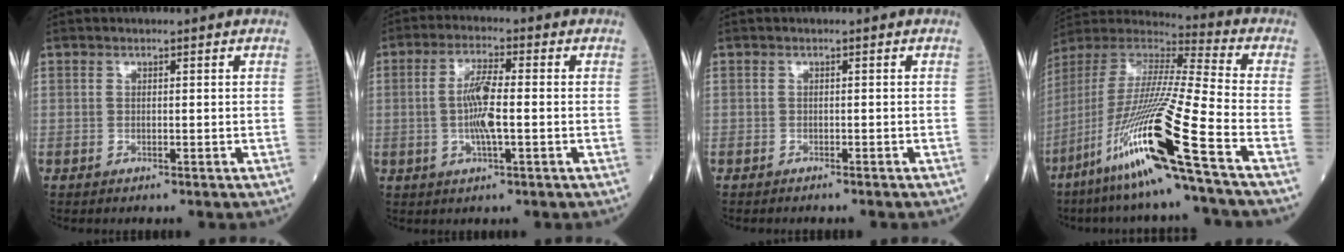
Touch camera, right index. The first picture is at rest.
{"total": 6.6, "force": [-0.5, 0.8, 6.6], "torque": [-0.131, 0.000, -0.014]}
{"total": 0.6, "force": [-0.5, 0.0, 0.0], "torque": [0.004, 0.000, -0.011]}
{"total": 22.0, "force": [-10.8, -1.1, 19.1], "torque": [-0.410, -0.052, -0.217]}